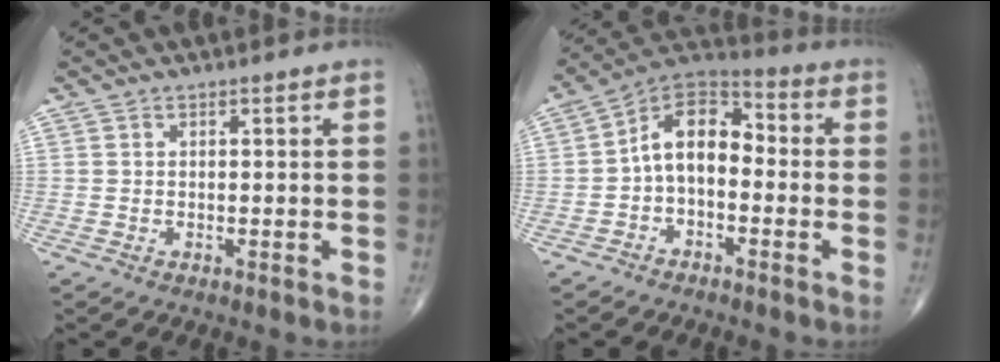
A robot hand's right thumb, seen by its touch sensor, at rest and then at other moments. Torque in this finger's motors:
{"motor_torque": [0.22, 0.28, 0.44, -0.31, 0.08]}